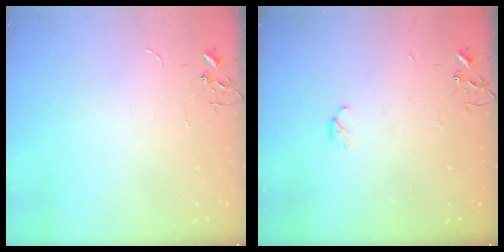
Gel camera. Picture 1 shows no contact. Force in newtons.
{"total": 3.5, "press": 3.4, "slide": 0.9}